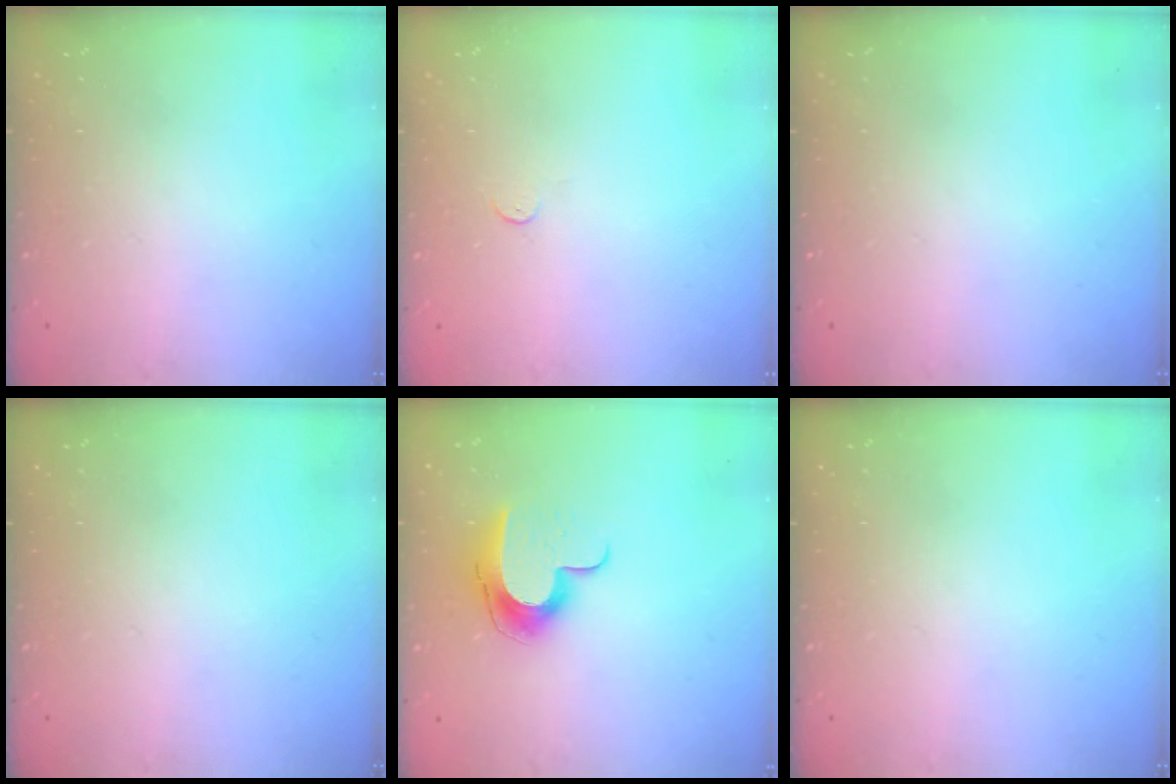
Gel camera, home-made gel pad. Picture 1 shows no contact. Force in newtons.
{"total": 3.2, "press": 3.2, "slide": 0.2}
{"total": 0.0}
{"total": 0.0}
{"total": 11.2, "press": 11.1, "slide": 0.7}
{"total": 0.0}